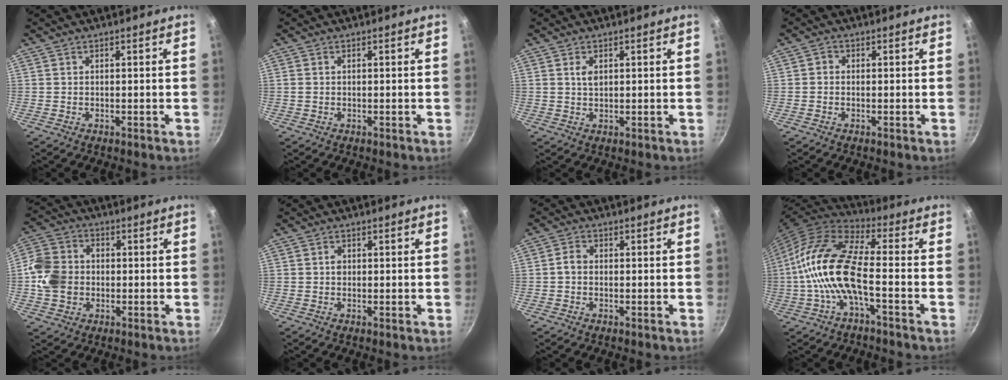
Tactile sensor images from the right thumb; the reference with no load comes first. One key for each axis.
{"total": 0.8, "fx": 0.1, "fy": 0.7, "fz": 0.4, "tx": -0.008, "ty": 0.003, "tz": 0.000}
{"total": 2.1, "fx": 0.7, "fy": 1.3, "fz": 1.5, "tx": -0.025, "ty": -0.002, "tz": 0.012}
{"total": 1.1, "fx": -0.3, "fy": 1.0, "fz": 0.4, "tx": -0.006, "ty": 0.005, "tz": -0.007}
{"total": 10.3, "fx": -0.8, "fy": 8.5, "fz": 5.7, "tx": -0.088, "ty": 0.016, "tz": -0.031}
{"total": 1.3, "fx": 0.1, "fy": 1.1, "fz": 0.7, "tx": -0.008, "ty": 0.001, "tz": -0.001}
{"total": 2.2, "fx": -0.4, "fy": 1.7, "fz": 1.3, "tx": -0.021, "ty": 0.013, "tz": -0.011}
{"total": 14.9, "fx": -2.9, "fy": 5.5, "fz": 13.6, "tx": -0.272, "ty": 0.037, "tz": -0.072}